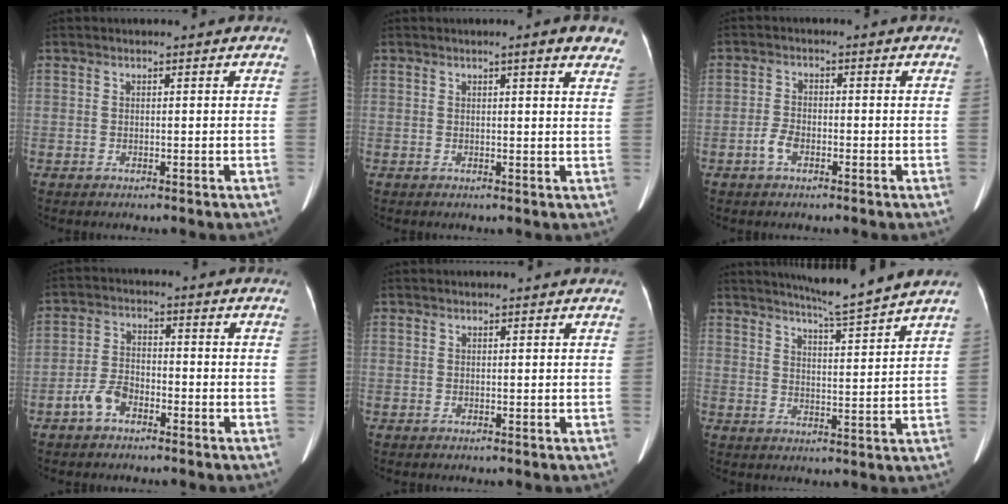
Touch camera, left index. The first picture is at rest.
{"total": 5.2, "force": [3.8, 0.6, 3.5], "torque": [-0.029, 0.004, 0.034]}
{"total": 2.8, "force": [-1.7, 1.4, 1.8], "torque": [-0.043, -0.001, -0.033]}
{"total": 4.7, "force": [-3.0, 2.5, 2.5], "torque": [-0.061, 0.004, -0.058]}
{"total": 1.5, "force": [1.5, 0.0, 0.4], "torque": [-0.010, 0.010, 0.019]}
{"total": 9.4, "force": [8.5, -1.8, 3.6], "torque": [-0.064, -0.013, 0.126]}